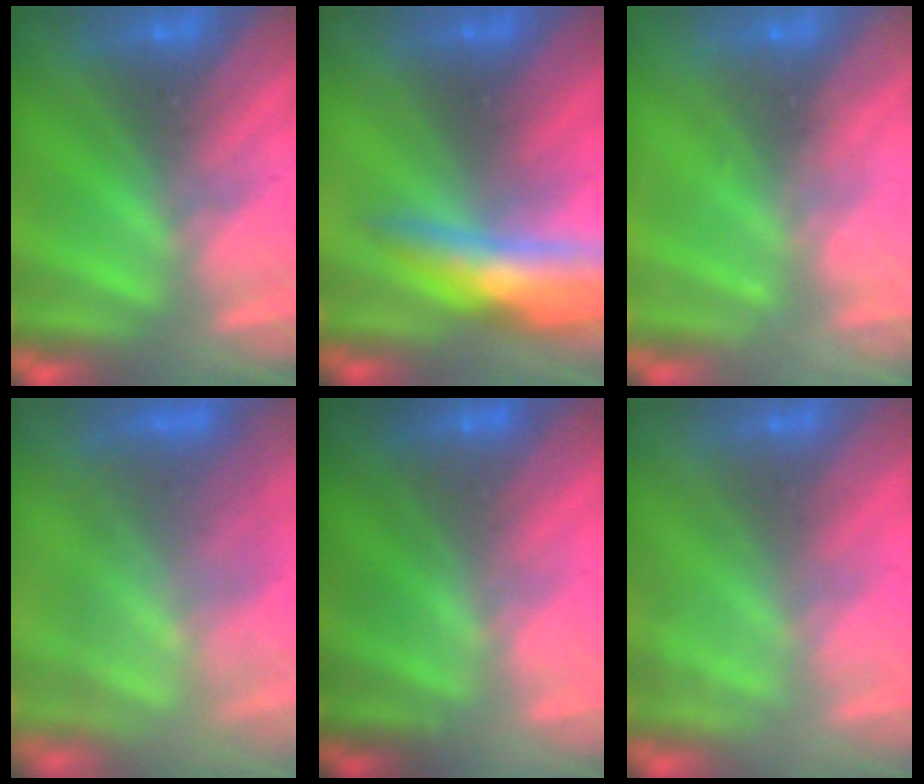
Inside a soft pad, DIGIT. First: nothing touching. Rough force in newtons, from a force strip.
{"total": 7.9}
{"total": 2.4}
{"total": 4.7}
{"total": 1.8}
{"total": 2.7}